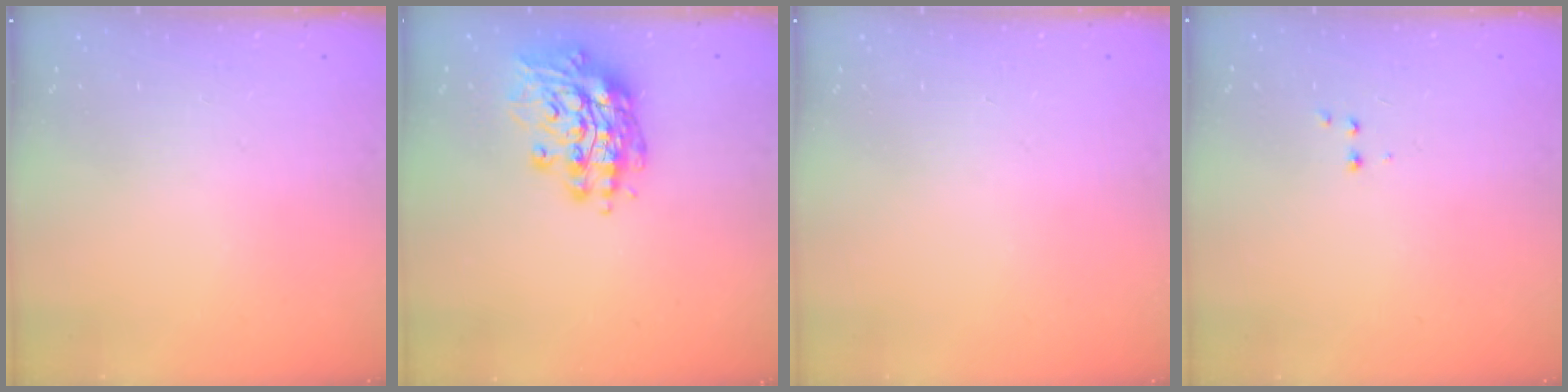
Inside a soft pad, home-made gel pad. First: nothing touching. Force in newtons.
{"total": 15.6, "press": 15.3, "slide": 3.5}
{"total": 0.0}
{"total": 2.6, "press": 2.5, "slide": 0.6}